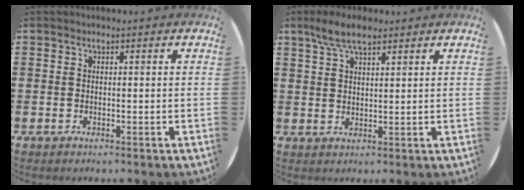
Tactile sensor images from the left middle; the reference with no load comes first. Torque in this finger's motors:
{"motor_torque": [0.64, -0.56, 0.14, 0.06]}